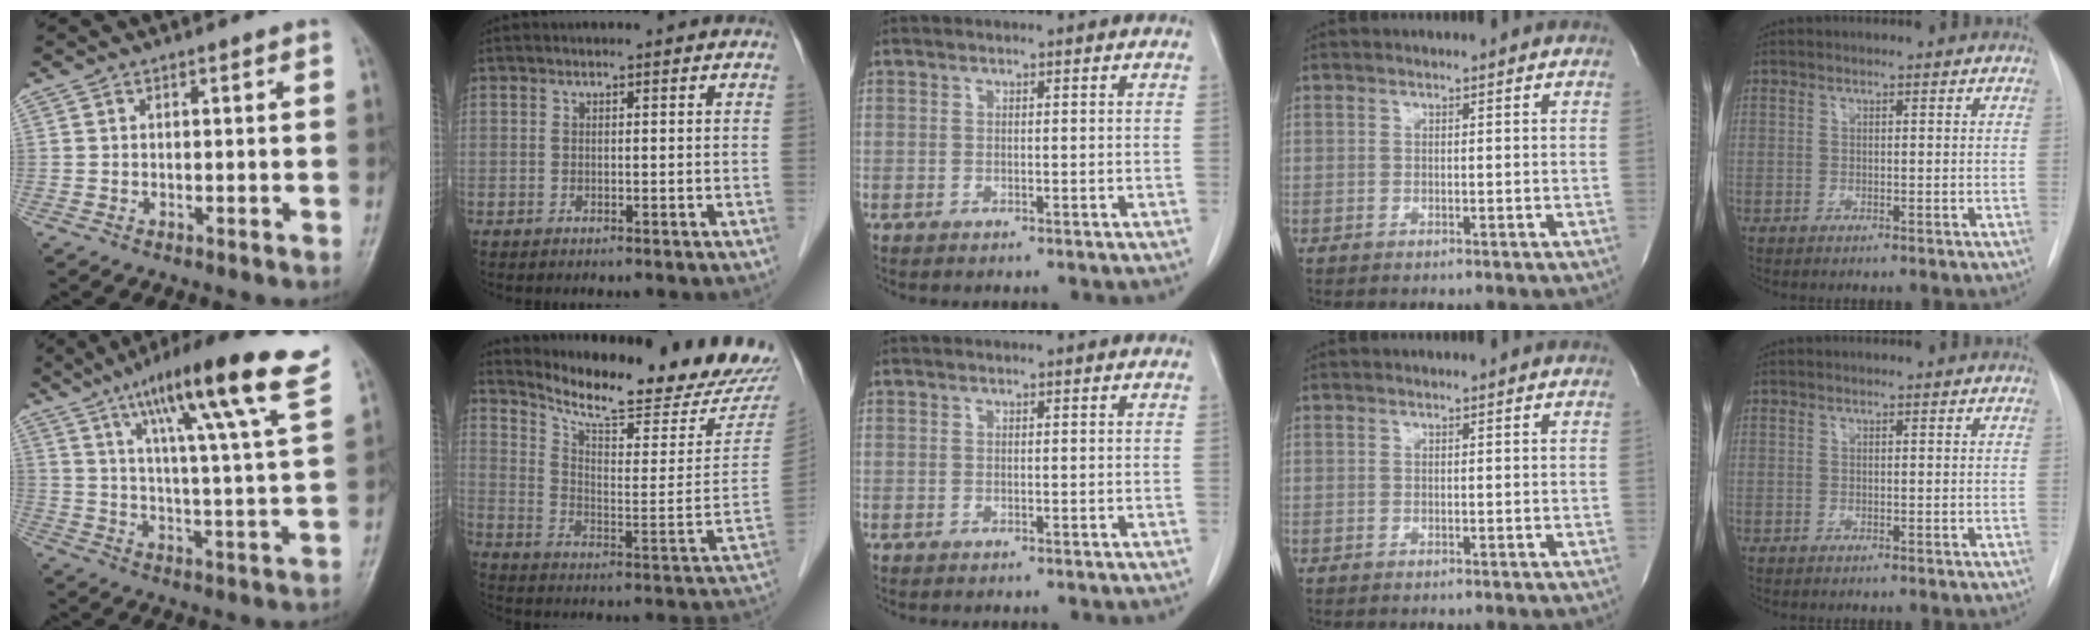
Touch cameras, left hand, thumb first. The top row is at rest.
{"thumb": {"total": 21.0, "force": [12.9, 1.5, 16.5], "torque": [-0.237, -0.037, 0.188]}, "index": {"total": 21.7, "force": [20.8, 1.1, 5.9], "torque": [-0.105, -0.111, 0.272]}}